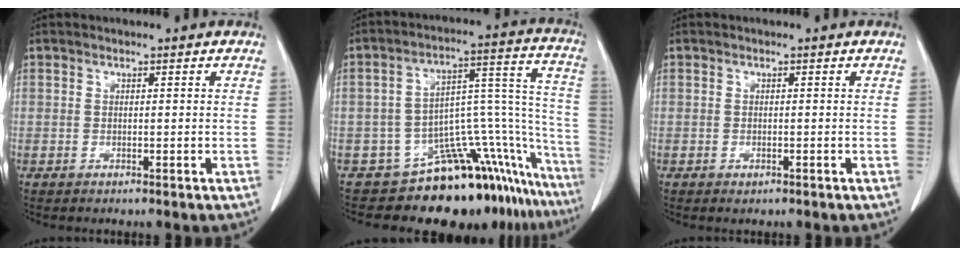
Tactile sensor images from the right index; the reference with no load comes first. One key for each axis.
{"total": 19.2, "fx": -16.8, "fy": 3.5, "fz": 8.5, "tx": -0.005, "ty": 0.079, "tz": -0.229}
{"total": 0.5, "fx": -0.3, "fy": 0.3, "fz": 0.3, "tx": -0.004, "ty": 0.000, "tz": -0.003}